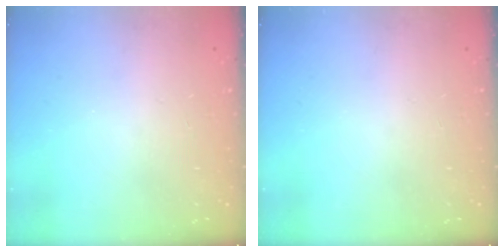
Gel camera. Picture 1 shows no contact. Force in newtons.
{"total": 0.0}